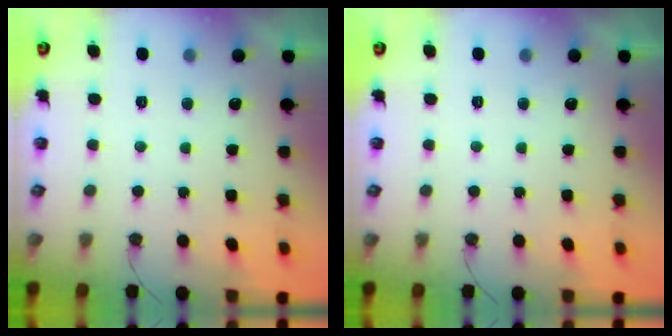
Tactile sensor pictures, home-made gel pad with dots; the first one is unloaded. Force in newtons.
{"total": 0.0}